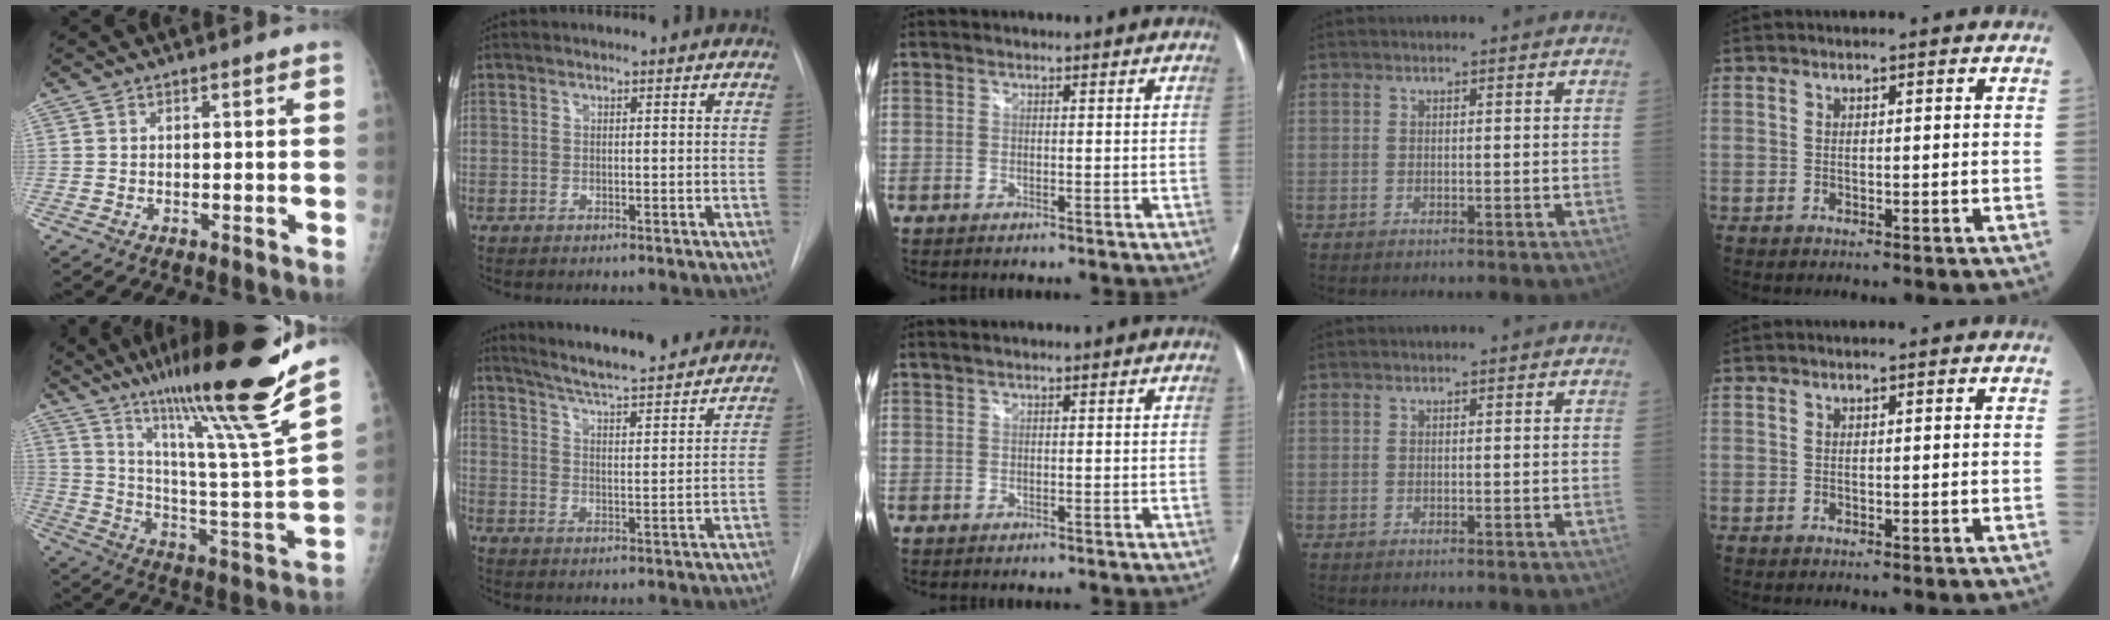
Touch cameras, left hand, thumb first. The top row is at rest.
{"thumb": {"total": 25.9, "force": [18.8, 0.2, 17.8], "torque": [-0.266, -0.102, 0.303]}, "index": {"total": 21.3, "force": [19.5, 1.7, 8.4], "torque": [-0.129, -0.030, 0.258]}, "middle": {"total": 0.9, "force": [0.7, -0.1, 0.6], "torque": [-0.017, 0.014, 0.018]}}